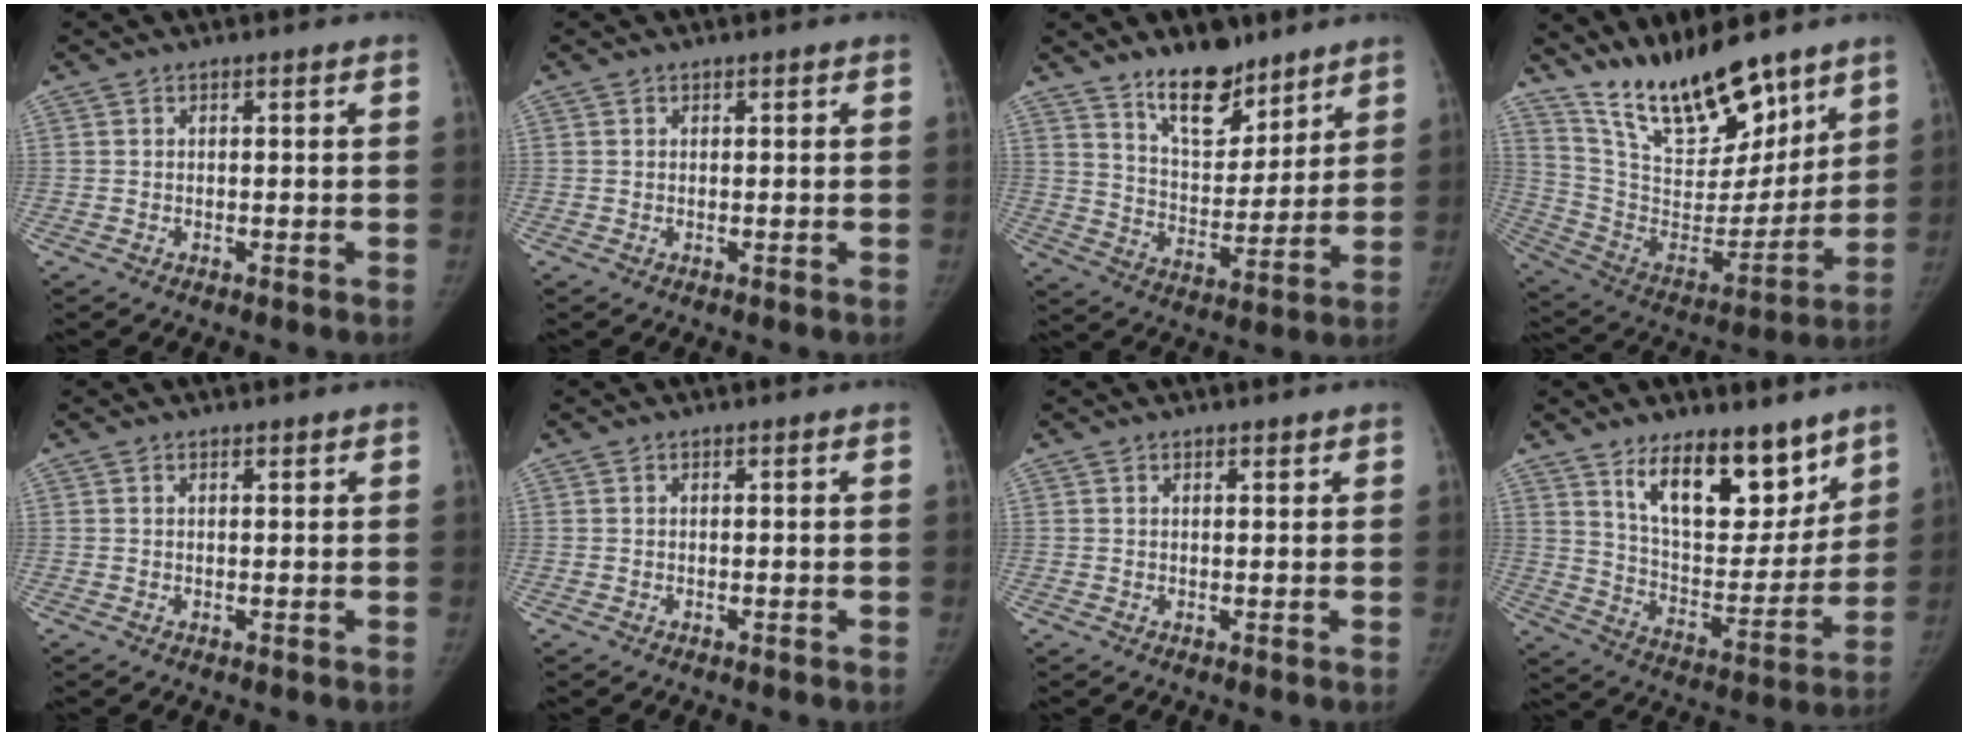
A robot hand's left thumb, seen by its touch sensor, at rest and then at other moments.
{"total": 0.0}
{"total": 13.0, "force": [9.7, 6.0, 6.2], "torque": [-0.064, -0.076, 0.171]}
{"total": 21.9, "force": [16.3, 8.0, 12.2], "torque": [-0.158, -0.094, 0.295]}
{"total": 0.5, "force": [0.4, 0.2, 0.2], "torque": [-0.006, -0.003, 0.007]}
{"total": 0.0}
{"total": 0.9, "force": [0.7, 0.4, 0.4], "torque": [-0.005, -0.005, 0.011]}
{"total": 18.1, "force": [11.9, 8.0, 11.1], "torque": [-0.115, -0.088, 0.203]}